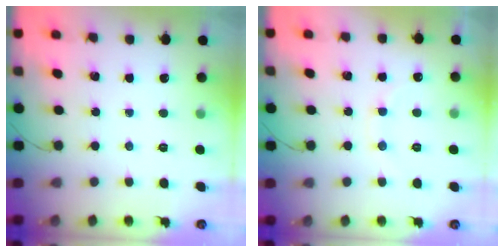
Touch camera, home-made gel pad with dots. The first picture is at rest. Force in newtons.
{"total": 6.6, "press": 6.5, "slide": 1.1}